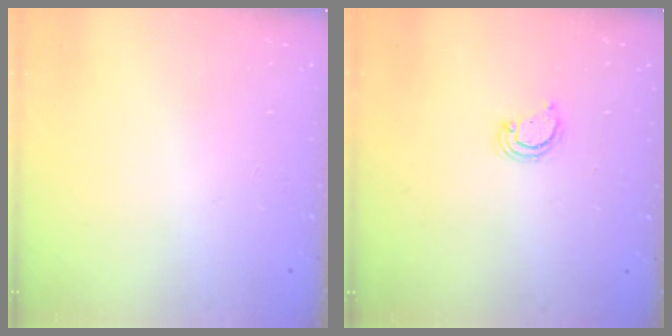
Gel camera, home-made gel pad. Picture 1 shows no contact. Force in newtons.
{"total": 2.3, "press": 2.3, "slide": 0.2}